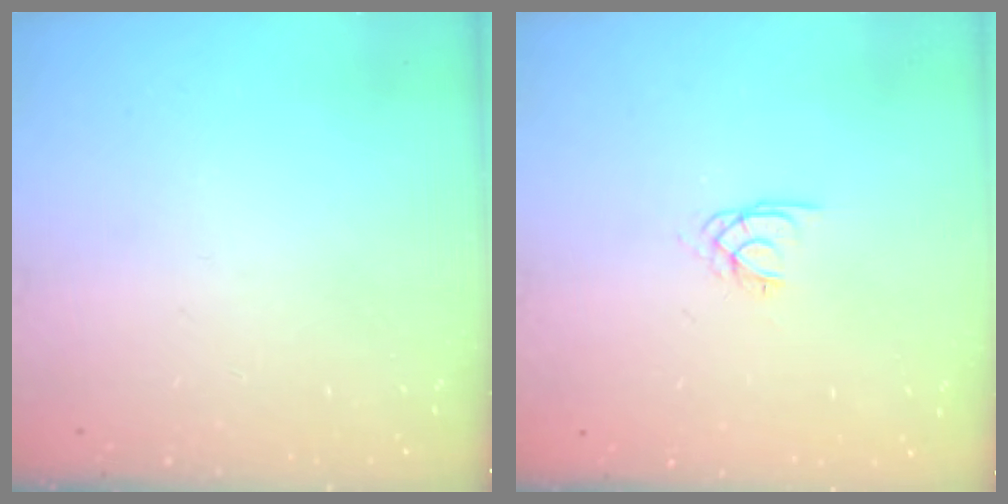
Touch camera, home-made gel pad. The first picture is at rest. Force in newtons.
{"total": 2.0, "press": 2.0, "slide": 0.3}